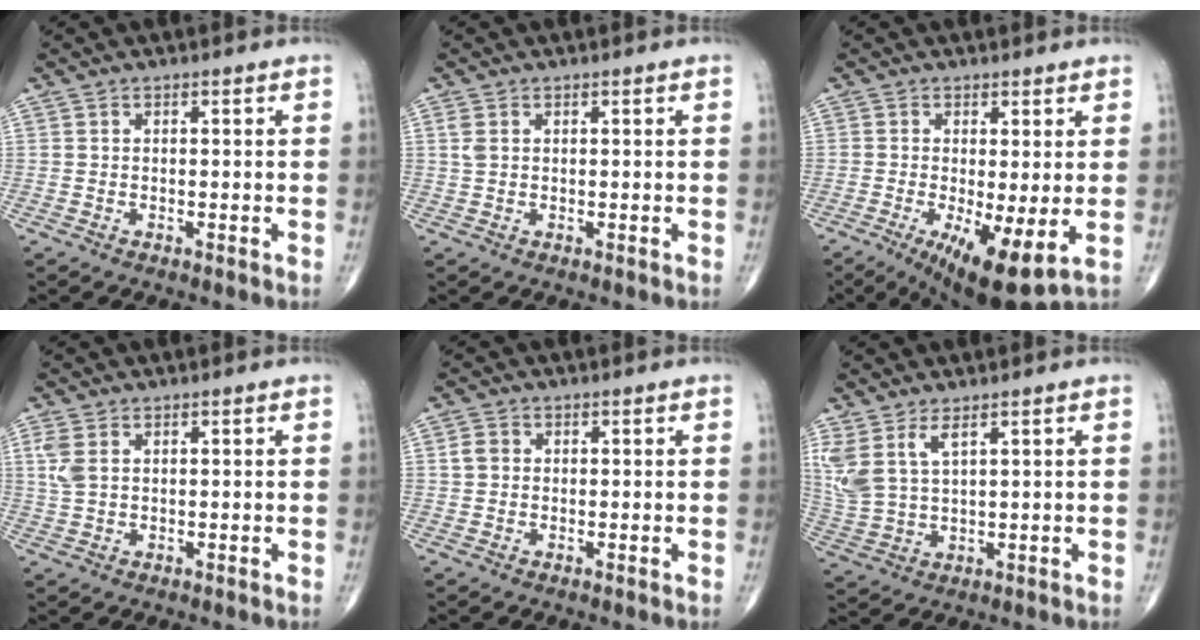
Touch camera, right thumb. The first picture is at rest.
{"total": 1.6, "force": [0.6, 1.0, 1.2], "torque": [-0.033, 0.008, 0.016]}
{"total": 10.6, "force": [-2.2, 2.8, 10.0], "torque": [-0.162, -0.024, -0.028]}
{"total": 3.7, "force": [1.3, 2.1, 2.7], "torque": [-0.072, 0.005, 0.031]}
{"total": 2.3, "force": [0.3, 2.0, 1.1], "torque": [-0.017, 0.008, 0.005]}
{"total": 8.4, "force": [4.4, 3.7, 6.2], "torque": [-0.147, -0.013, 0.101]}